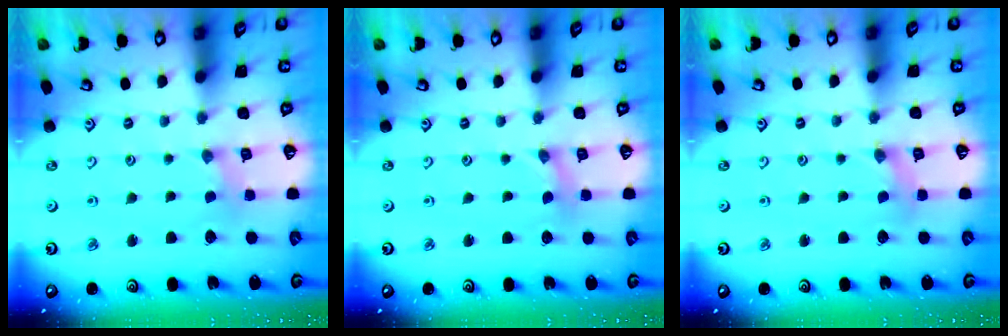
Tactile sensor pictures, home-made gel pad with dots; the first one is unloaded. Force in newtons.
{"total": 0.7, "press": 0.7, "slide": 0.2}
{"total": 0.5, "press": 0.5, "slide": 0.1}